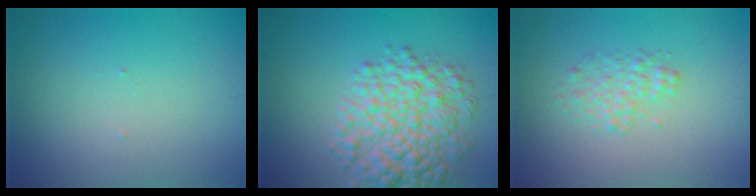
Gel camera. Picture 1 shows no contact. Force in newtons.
{"total": 6.8, "press": 6.8, "slide": 0.1}
{"total": 2.0, "press": 2.0, "slide": 0.1}